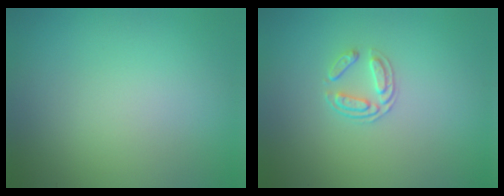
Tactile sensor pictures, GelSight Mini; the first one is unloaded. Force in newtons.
{"total": 1.7, "press": 1.3, "slide": 1.1}